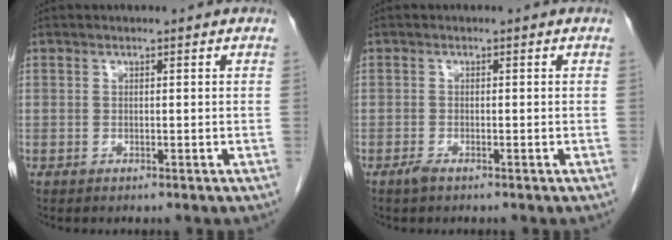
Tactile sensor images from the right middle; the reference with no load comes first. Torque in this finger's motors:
{"motor_torque": [0.02, 0.12, 0.03, 0.01]}